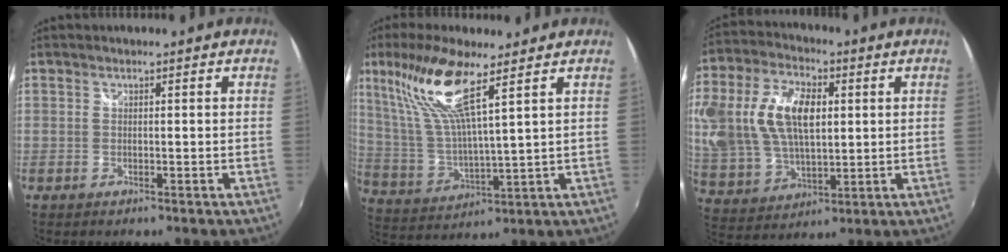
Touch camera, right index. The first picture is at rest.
{"total": 14.0, "force": [8.5, 1.8, 10.9], "torque": [-0.212, 0.014, 0.179]}
{"total": 20.8, "force": [4.2, 12.3, 16.2], "torque": [-0.350, 0.022, 0.088]}